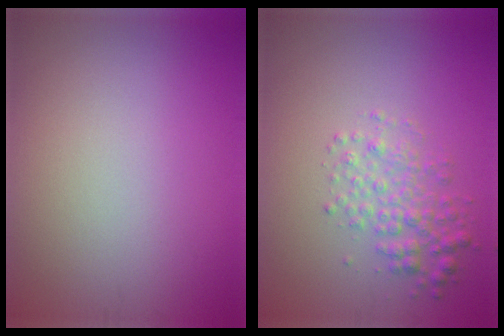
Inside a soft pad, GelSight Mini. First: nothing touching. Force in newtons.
{"total": 2.9, "press": 2.9, "slide": 0.0}